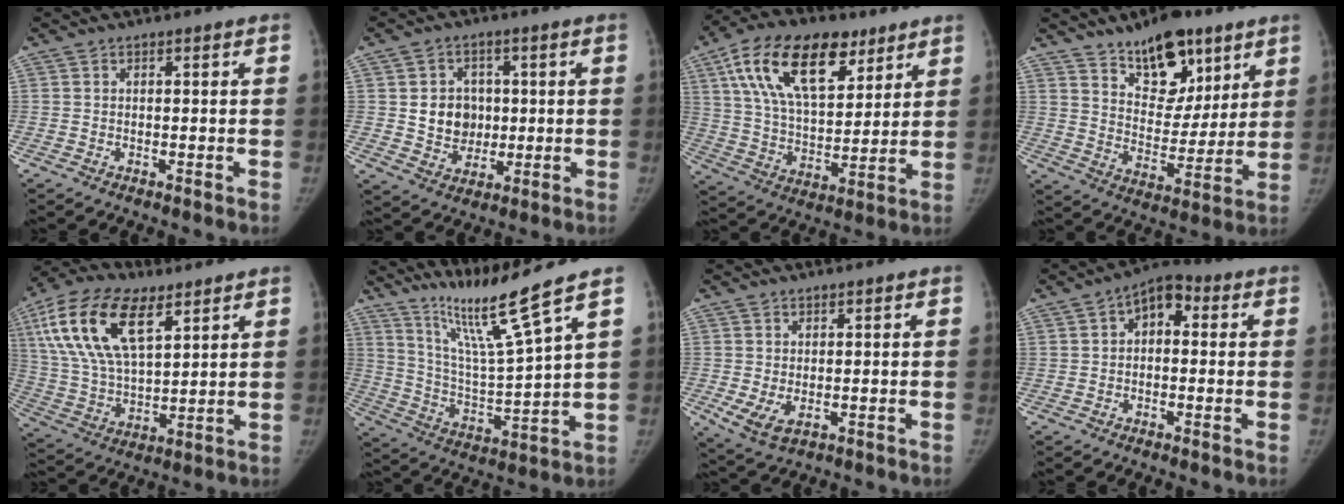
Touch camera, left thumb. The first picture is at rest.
{"total": 8.3, "force": [0.8, 7.2, 4.0], "torque": [-0.026, -0.002, 0.020]}
{"total": 22.1, "force": [11.2, 11.8, 15.1], "torque": [-0.244, -0.019, 0.196]}
{"total": 15.6, "force": [10.3, 8.0, 8.6], "torque": [-0.081, -0.067, 0.170]}
{"total": 20.3, "force": [9.4, 10.0, 15.0], "torque": [-0.285, -0.014, 0.174]}
{"total": 13.5, "force": [10.2, -1.9, 8.6], "torque": [-0.149, -0.075, 0.197]}
{"total": 4.5, "force": [-0.2, 2.8, 3.6], "torque": [-0.068, -0.013, 0.011]}
{"total": 6.4, "force": [1.1, 4.1, 4.9], "torque": [-0.052, 0.021, 0.003]}